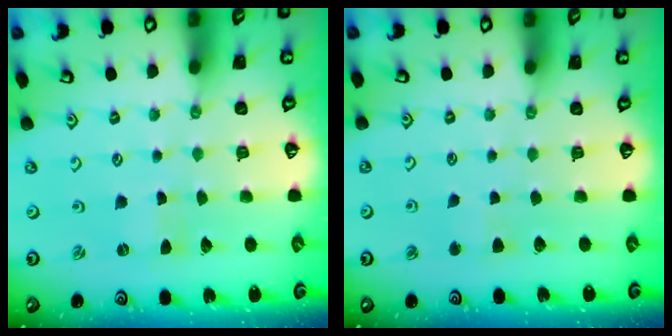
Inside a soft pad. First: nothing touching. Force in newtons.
{"total": 2.0, "press": 2.0, "slide": 0.4}